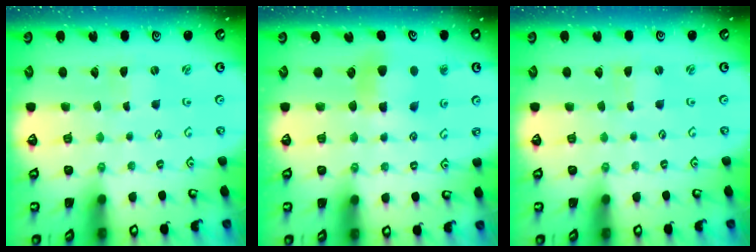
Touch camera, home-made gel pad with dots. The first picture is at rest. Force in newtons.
{"total": 5.6, "press": 5.6, "slide": 0.5}
{"total": 0.0}